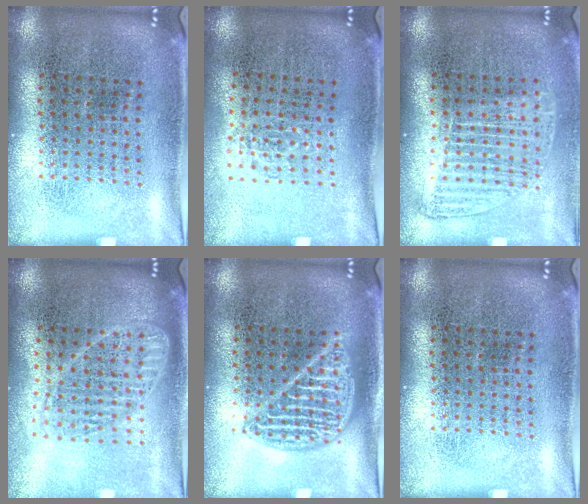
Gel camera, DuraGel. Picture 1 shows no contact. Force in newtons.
{"total": 0.6, "press": 0.5, "slide": 0.3}
{"total": 1.3, "press": 1.1, "slide": 0.7}
{"total": 1.8, "press": 1.5, "slide": 0.9}
{"total": 2.1, "press": 2.1, "slide": 0.2}
{"total": 0.0}